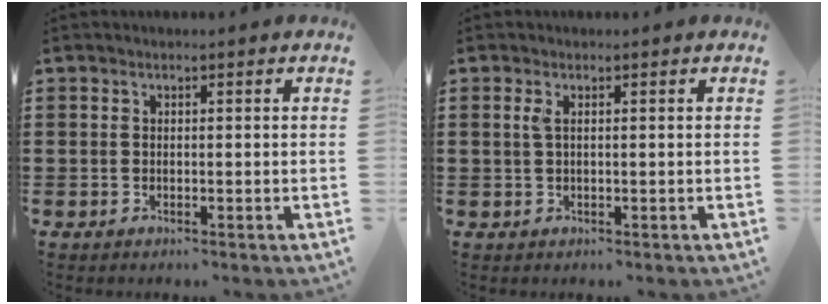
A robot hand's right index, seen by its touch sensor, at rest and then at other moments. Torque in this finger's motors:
{"motor_torque": [0.05, -0.04, 0.01, 0.00]}